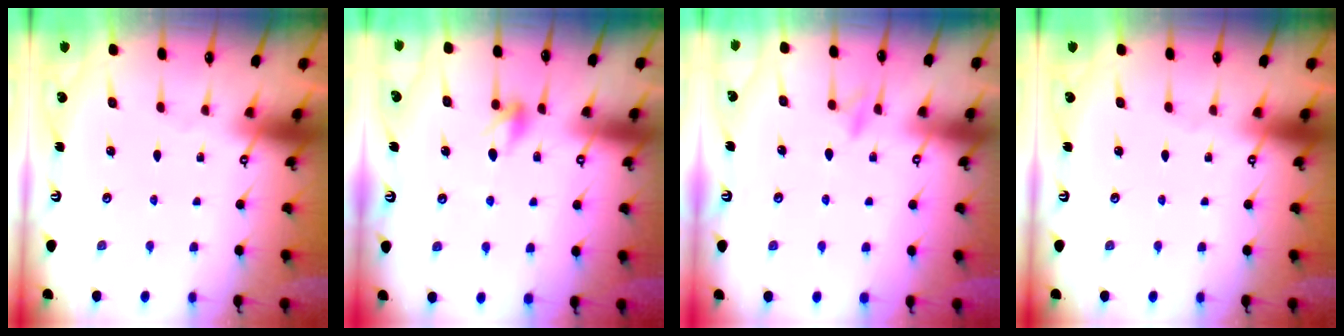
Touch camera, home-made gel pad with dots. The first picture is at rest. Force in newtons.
{"total": 5.5, "press": 5.4, "slide": 1.1}
{"total": 8.7, "press": 8.6, "slide": 0.9}
{"total": 0.0}